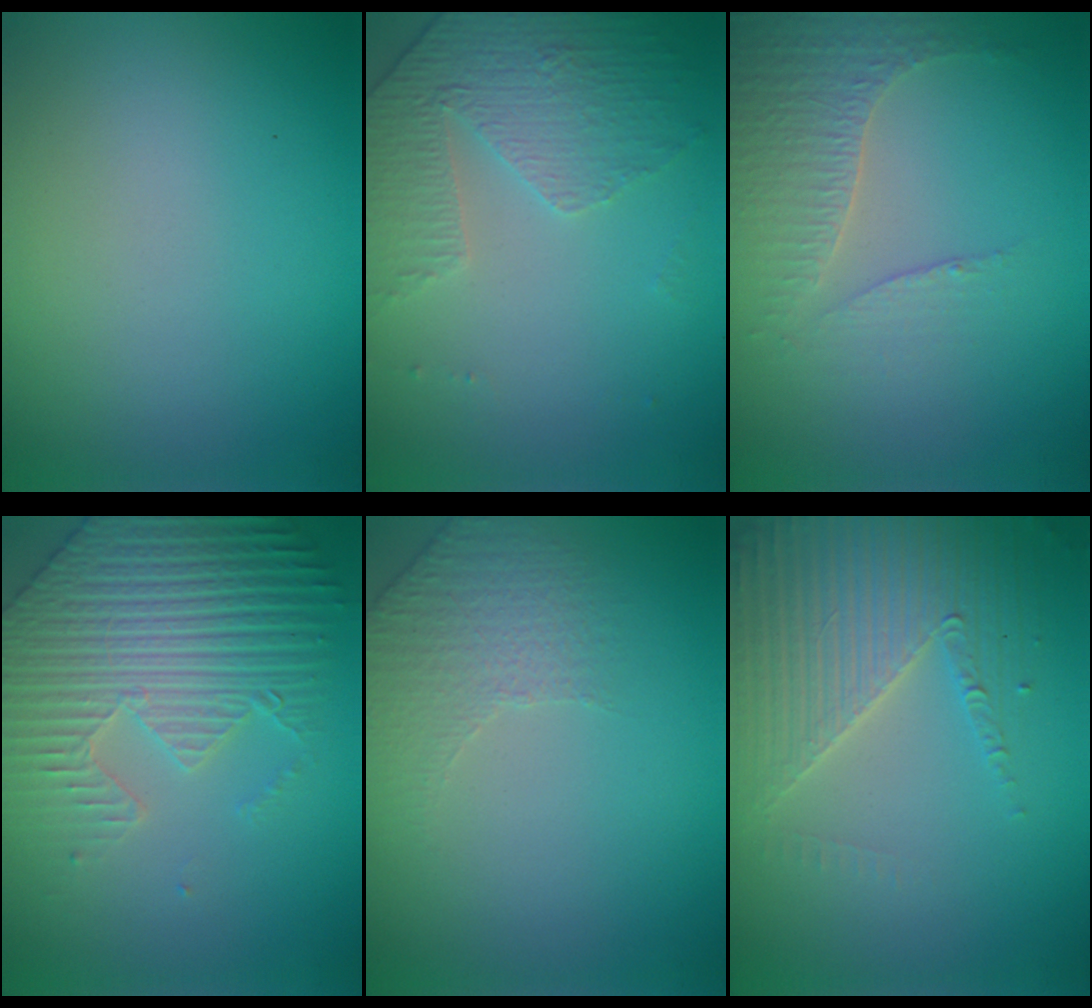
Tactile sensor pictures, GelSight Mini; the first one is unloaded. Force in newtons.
{"total": 4.7, "press": 3.1, "slide": 3.6}
{"total": 4.2, "press": 3.0, "slide": 2.9}
{"total": 5.9, "press": 5.4, "slide": 2.5}
{"total": 1.7, "press": 1.3, "slide": 1.1}
{"total": 4.3, "press": 4.1, "slide": 1.4}